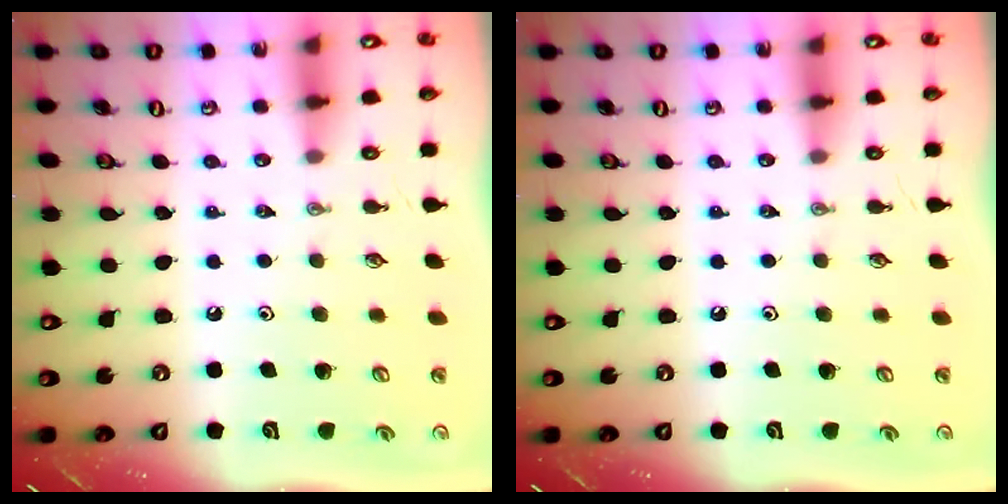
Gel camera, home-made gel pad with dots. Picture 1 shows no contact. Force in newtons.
{"total": 0.0}